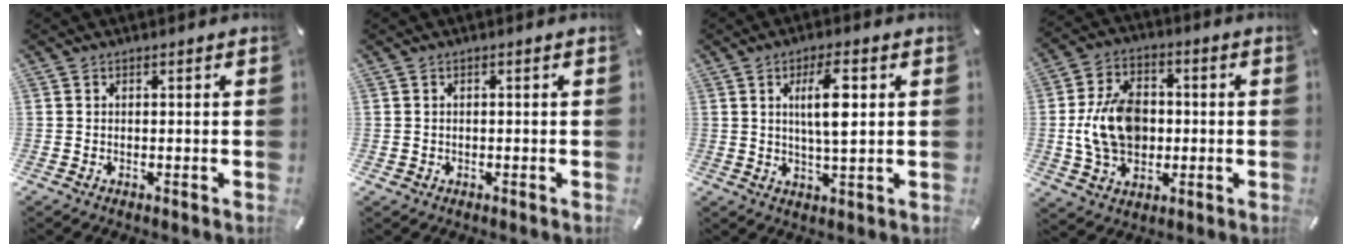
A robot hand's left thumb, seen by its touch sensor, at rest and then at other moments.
{"total": 0.6, "force": [-0.1, 0.5, 0.1], "torque": [-0.001, 0.003, -0.003]}
{"total": 8.8, "force": [2.2, 2.1, 8.3], "torque": [-0.162, -0.008, 0.025]}
{"total": 13.2, "force": [-0.6, 10.1, 8.6], "torque": [-0.168, 0.011, -0.011]}